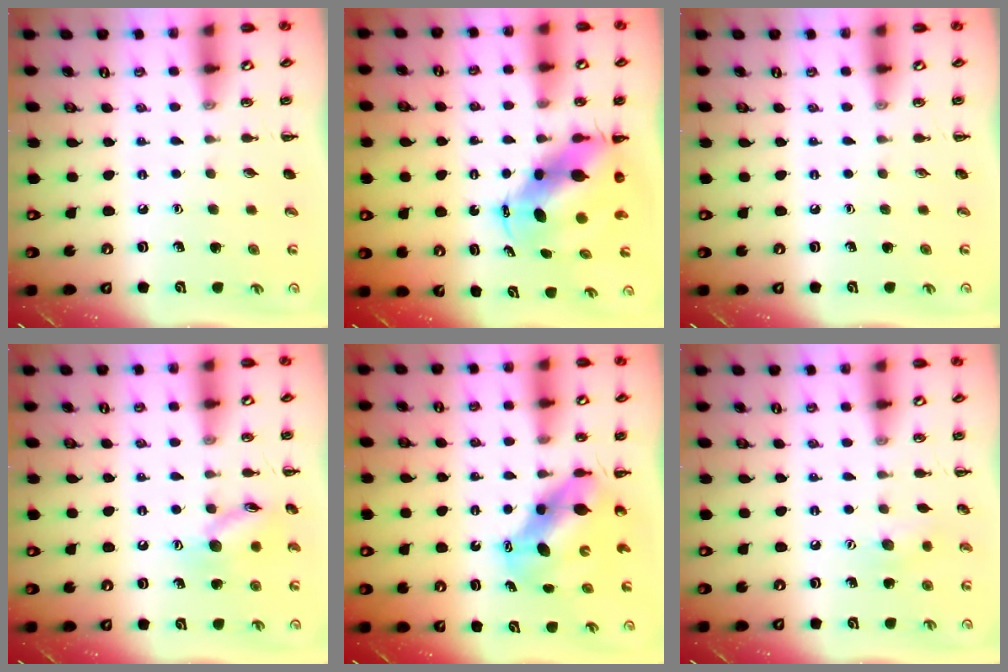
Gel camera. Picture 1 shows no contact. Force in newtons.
{"total": 7.8, "press": 7.5, "slide": 1.9}
{"total": 0.0}
{"total": 10.5, "press": 10.5, "slide": 0.5}
{"total": 6.7, "press": 6.6, "slide": 1.2}
{"total": 7.1, "press": 7.0, "slide": 1.3}